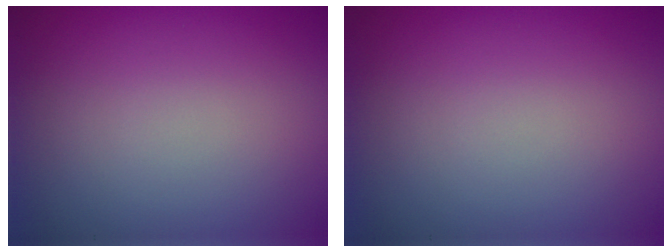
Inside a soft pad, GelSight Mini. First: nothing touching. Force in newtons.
{"total": 0.0}